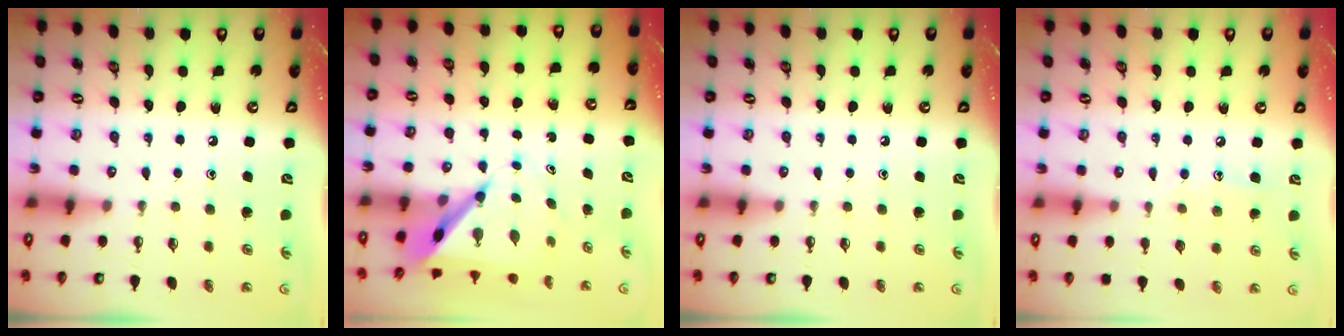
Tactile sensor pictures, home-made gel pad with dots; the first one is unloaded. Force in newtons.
{"total": 6.7, "press": 6.7, "slide": 0.5}
{"total": 0.0}
{"total": 6.3, "press": 6.3, "slide": 0.5}